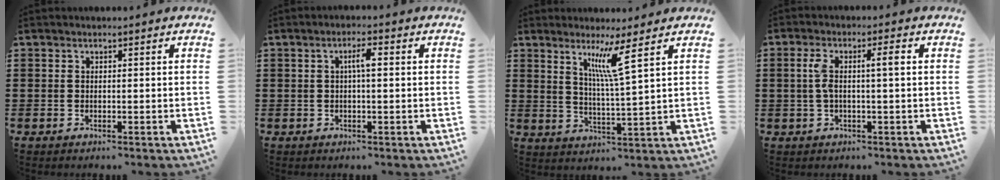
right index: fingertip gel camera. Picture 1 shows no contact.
{"total": 2.7, "force": [0.2, 0.5, 2.7], "torque": [-0.050, 0.005, 0.000]}
{"total": 6.1, "force": [3.4, -0.5, 5.0], "torque": [-0.101, -0.006, 0.054]}
{"total": 4.3, "force": [0.3, 0.7, 4.2], "torque": [-0.087, 0.004, -0.002]}